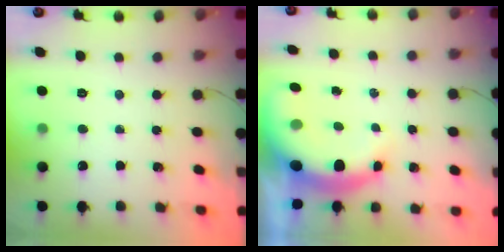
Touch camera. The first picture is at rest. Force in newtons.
{"total": 10.0, "press": 9.8, "slide": 1.8}